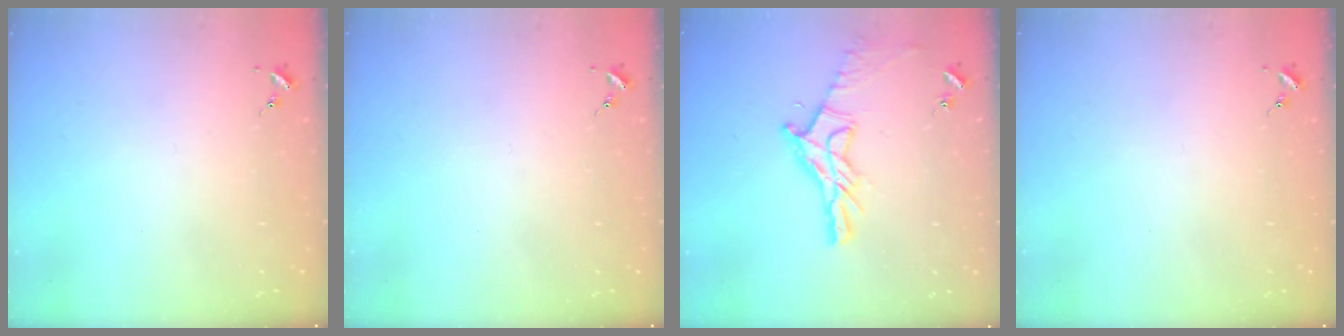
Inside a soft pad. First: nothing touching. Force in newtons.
{"total": 0.0}
{"total": 13.3, "press": 13.3, "slide": 1.0}
{"total": 0.0}